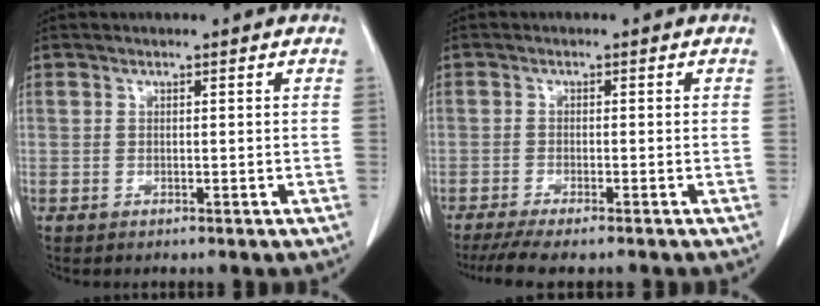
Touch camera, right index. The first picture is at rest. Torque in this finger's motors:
{"motor_torque": [0.36, -0.30, 0.08, 0.05]}